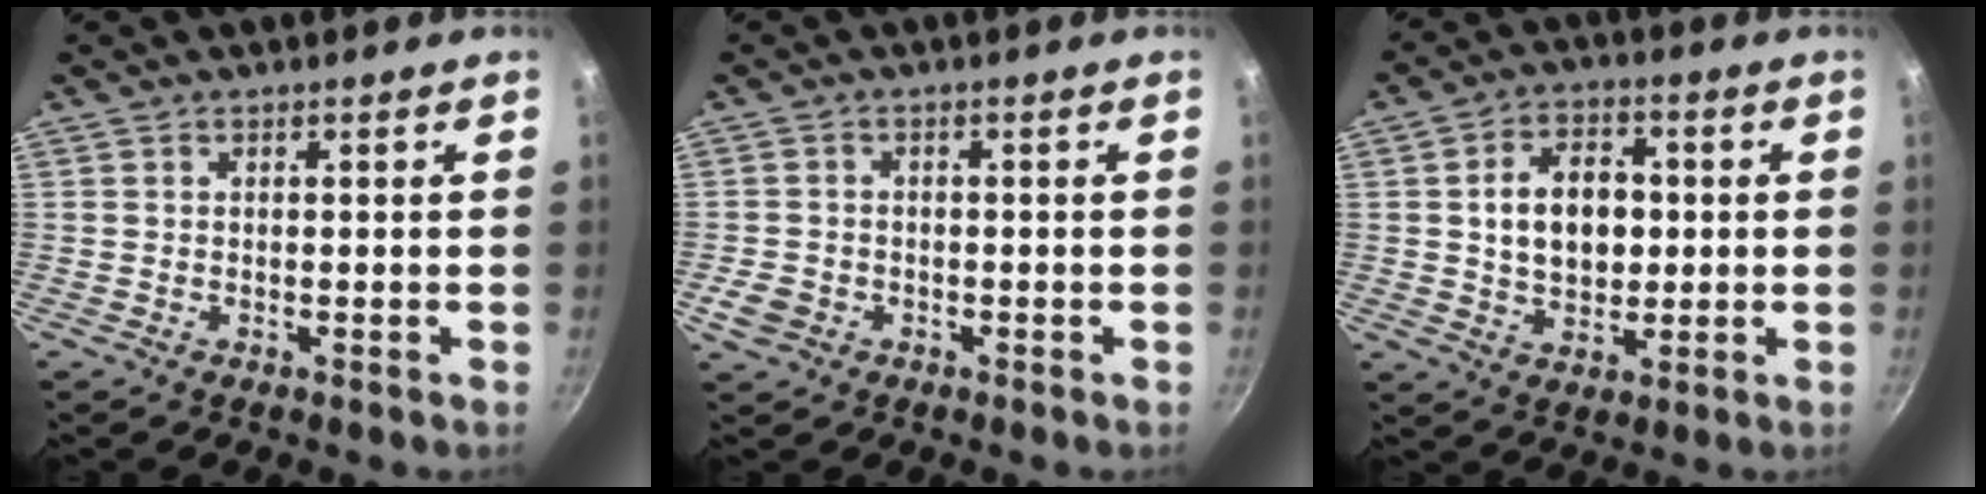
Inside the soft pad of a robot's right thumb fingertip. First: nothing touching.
{"total": 3.9, "force": [-1.6, 3.2, 1.6], "torque": [-0.029, 0.014, -0.025]}
{"total": 11.0, "force": [0.9, 7.8, 7.7], "torque": [-0.099, 0.009, 0.014]}